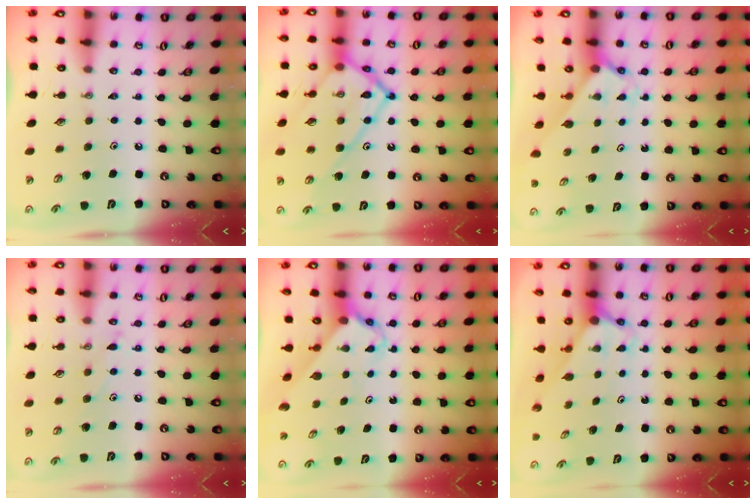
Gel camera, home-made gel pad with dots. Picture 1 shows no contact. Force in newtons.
{"total": 18.8, "press": 18.7, "slide": 2.1}
{"total": 1.9, "press": 1.9, "slide": 0.1}
{"total": 7.0, "press": 6.9, "slide": 0.5}
{"total": 2.4, "press": 2.4, "slide": 0.2}
{"total": 3.0, "press": 3.0, "slide": 0.0}